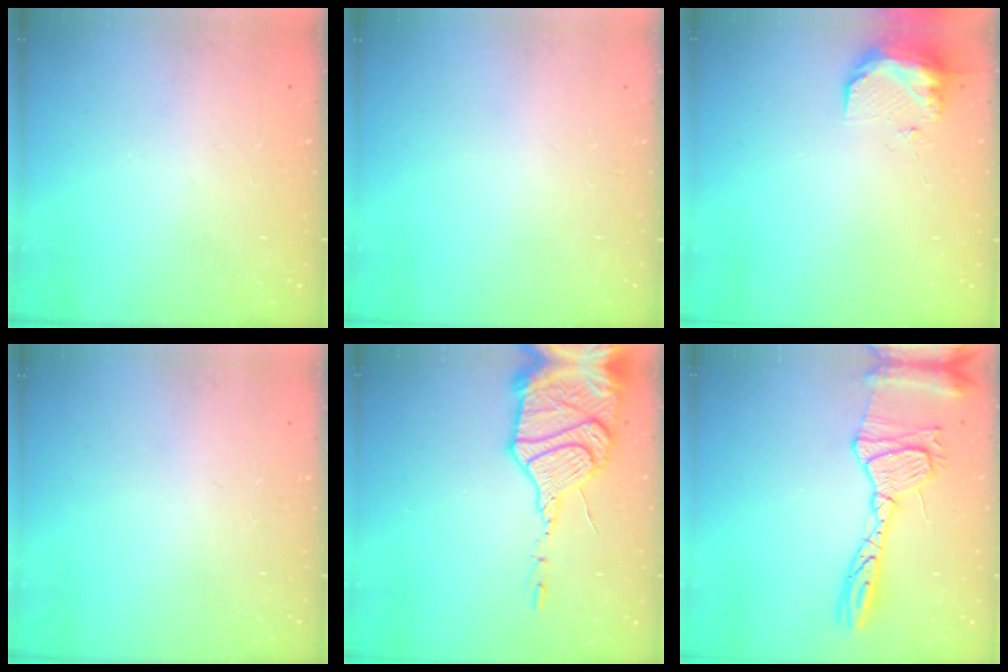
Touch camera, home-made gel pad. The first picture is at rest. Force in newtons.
{"total": 0.0}
{"total": 9.9, "press": 9.4, "slide": 3.1}
{"total": 0.0}
{"total": 20.3, "press": 20.1, "slide": 2.1}
{"total": 17.8, "press": 17.7, "slide": 1.5}